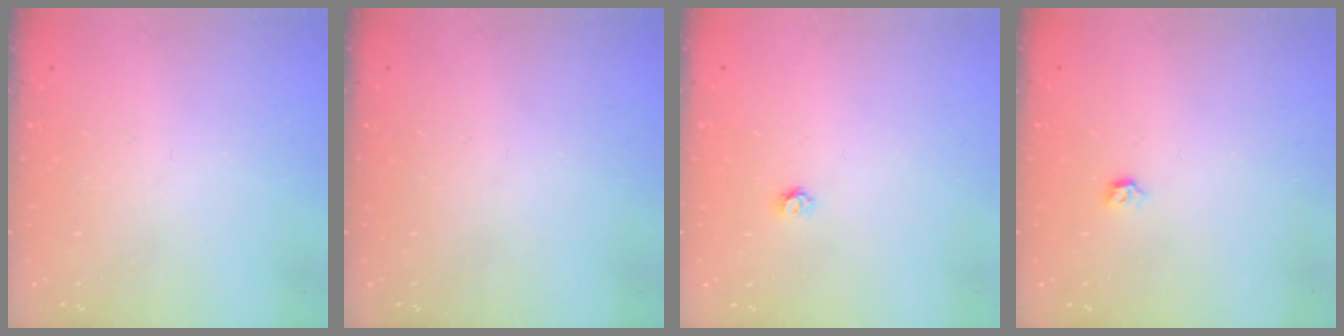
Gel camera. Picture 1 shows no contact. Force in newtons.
{"total": 0.0}
{"total": 3.2, "press": 3.2, "slide": 0.3}
{"total": 2.8, "press": 2.7, "slide": 0.8}